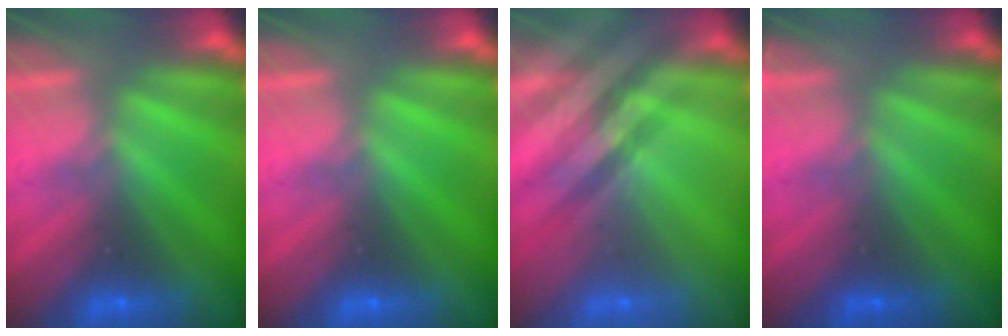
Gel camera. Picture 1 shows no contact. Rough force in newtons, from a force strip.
{"total": 0.0}
{"total": 2.4}
{"total": 2.6}